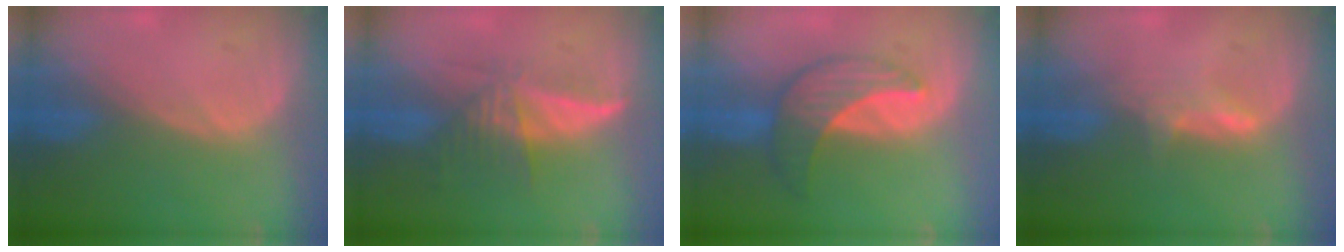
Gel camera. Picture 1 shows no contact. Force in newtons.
{"total": 6.1, "press": 5.5, "slide": 2.5}
{"total": 7.0, "press": 6.9, "slide": 1.5}
{"total": 2.6, "press": 2.5, "slide": 0.3}